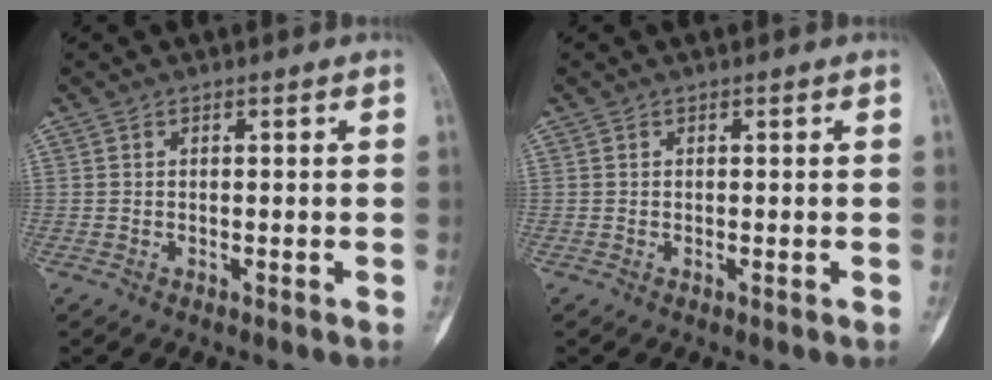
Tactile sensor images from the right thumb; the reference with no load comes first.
{"total": 0.0}